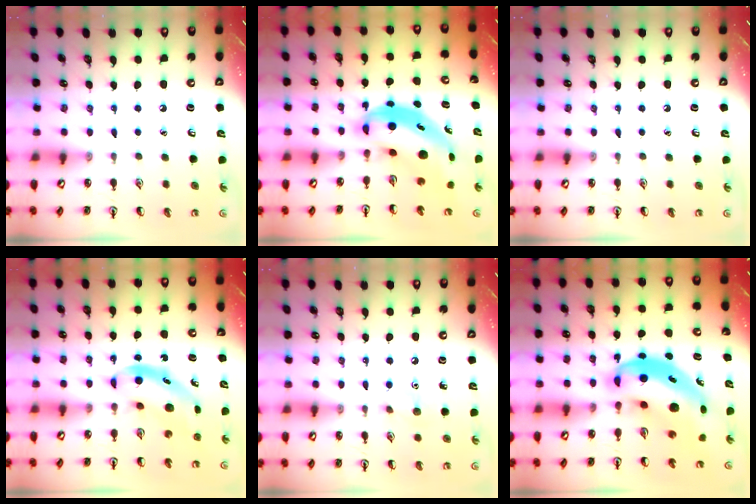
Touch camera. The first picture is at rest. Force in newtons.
{"total": 8.2, "press": 7.9, "slide": 2.1}
{"total": 0.0}
{"total": 5.9, "press": 5.9, "slide": 0.6}
{"total": 6.1, "press": 5.8, "slide": 1.9}
{"total": 10.4, "press": 9.9, "slide": 3.1}